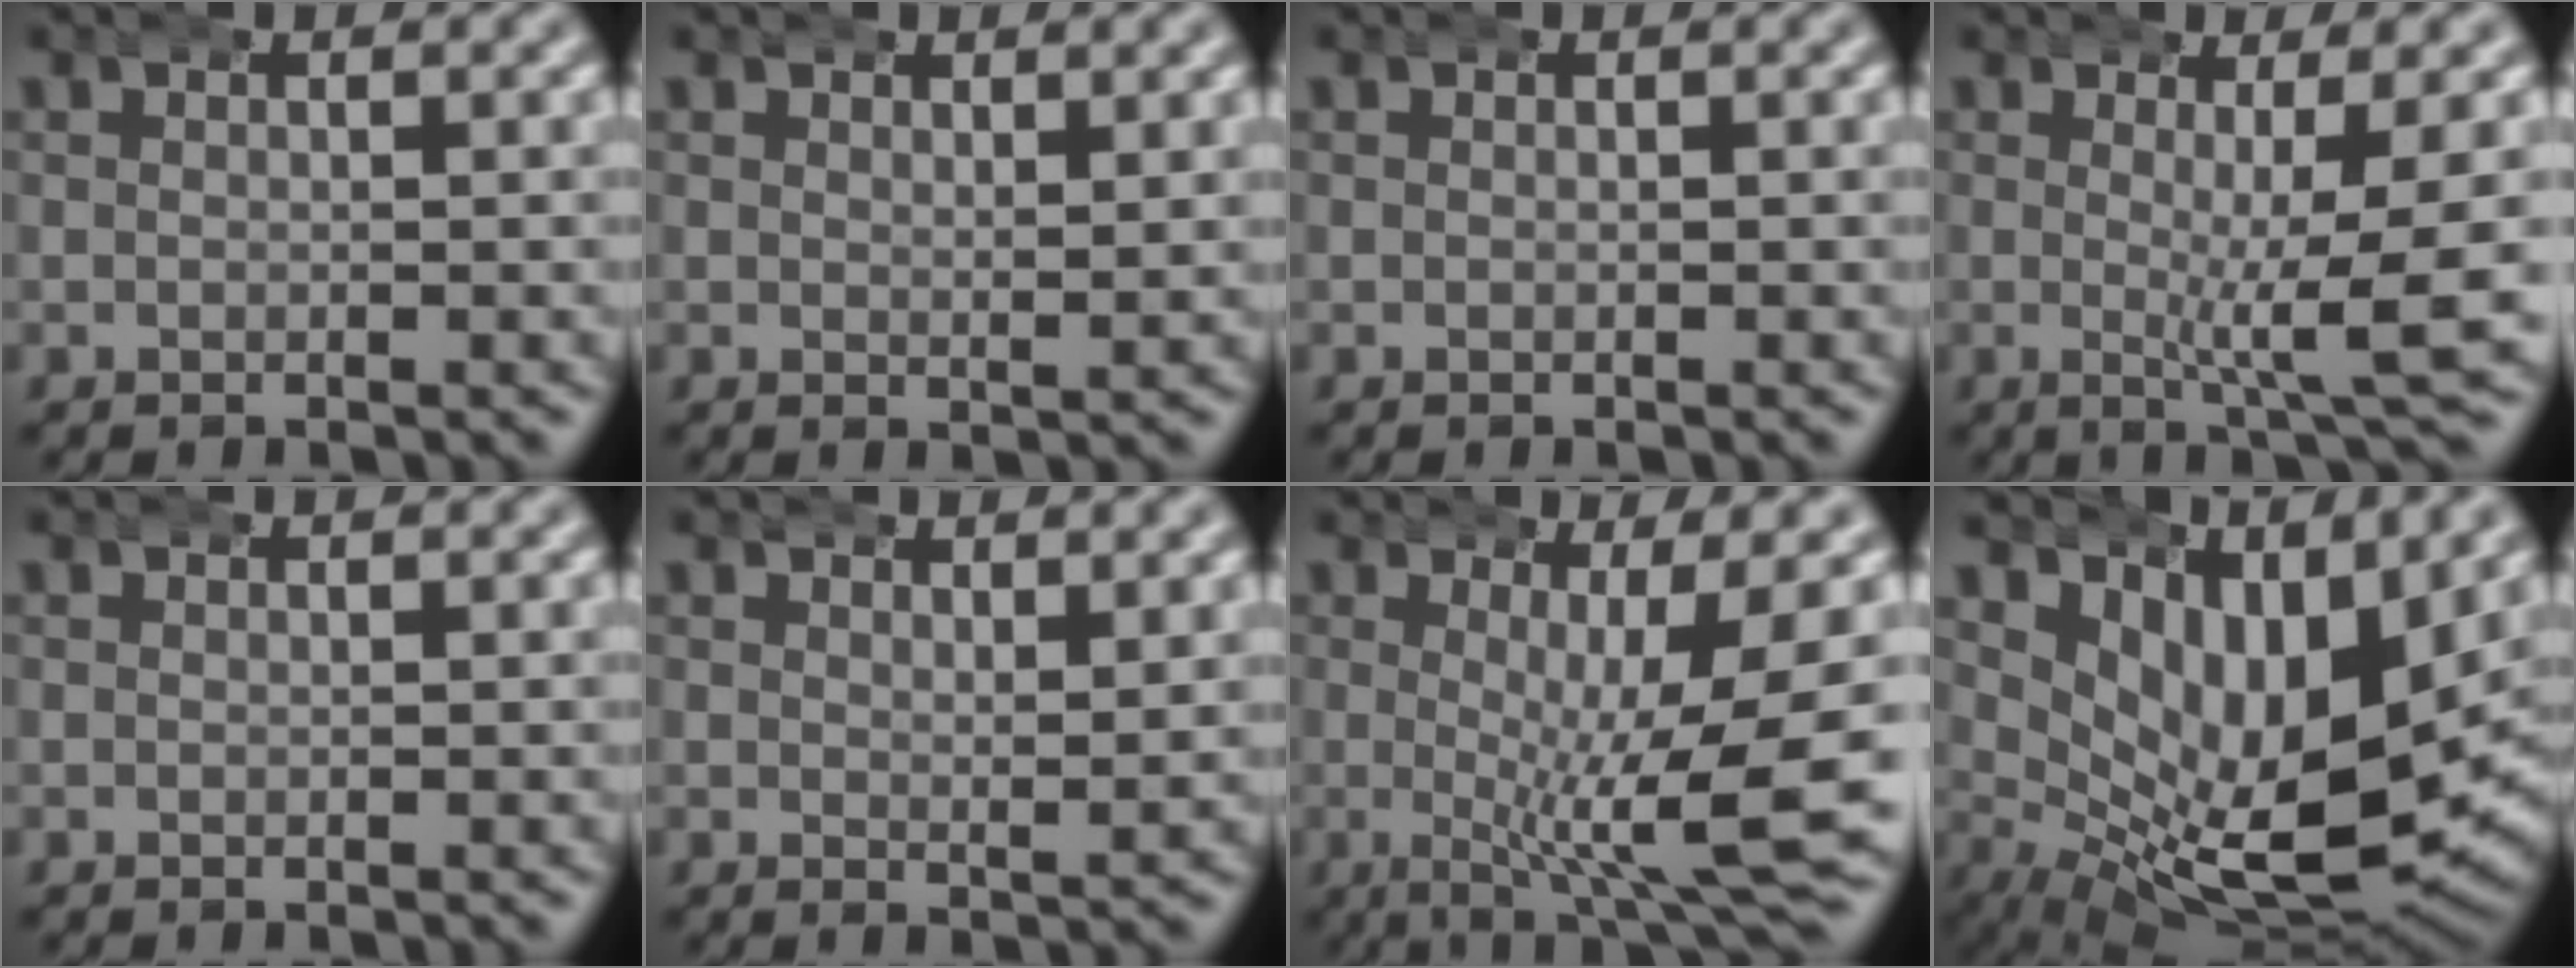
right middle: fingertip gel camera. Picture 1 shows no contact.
{"total": 1.7, "force": [1.6, -0.2, 0.4], "torque": [-0.004, -0.002, 0.027]}
{"total": 0.0}
{"total": 5.4, "force": [1.3, -0.1, 5.2], "torque": [-0.073, -0.003, 0.018]}
{"total": 0.0}
{"total": 2.0, "force": [1.9, -0.2, 0.6], "torque": [-0.008, -0.006, 0.032]}
{"total": 8.7, "force": [-0.1, 1.3, 8.6], "torque": [-0.114, -0.015, 0.005]}
{"total": 12.1, "force": [1.5, 6.6, 10.1], "torque": [-0.174, -0.042, 0.044]}